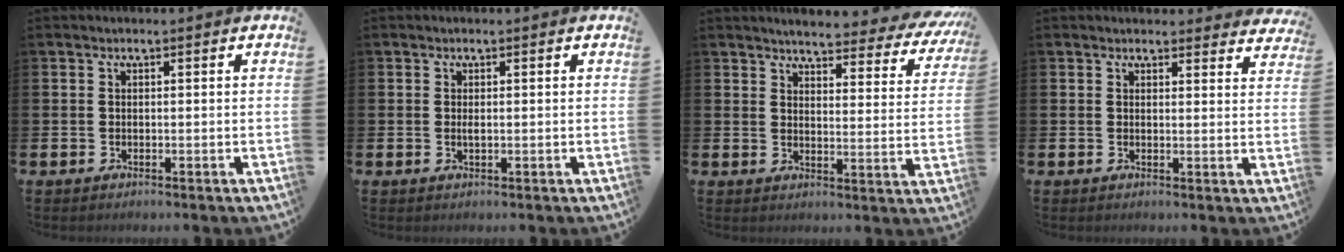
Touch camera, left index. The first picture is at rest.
{"total": 0.7, "force": [0.1, 0.2, 0.7], "torque": [-0.012, 0.000, 0.001]}
{"total": 4.2, "force": [4.0, 0.7, 1.1], "torque": [-0.031, -0.038, 0.062]}
{"total": 2.4, "force": [2.4, 0.5, 0.0], "torque": [0.004, -0.012, 0.041]}